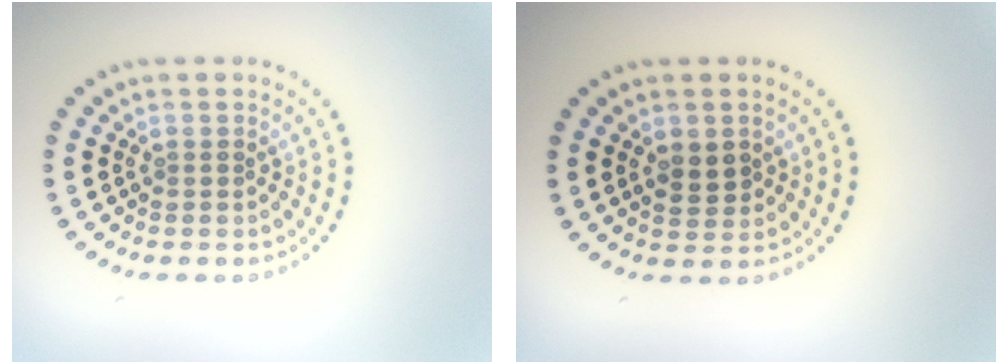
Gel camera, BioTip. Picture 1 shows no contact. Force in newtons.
{"total": 2.0, "press": 2.0, "slide": 0.3}